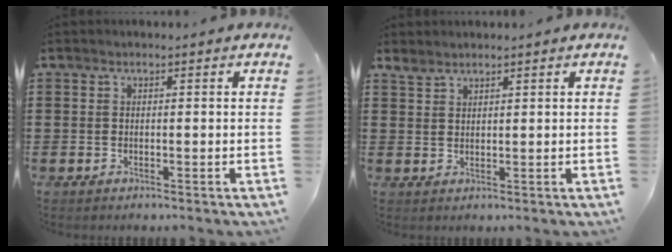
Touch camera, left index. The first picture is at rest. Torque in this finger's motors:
{"motor_torque": [-0.22, -0.05, -0.23, -0.02]}